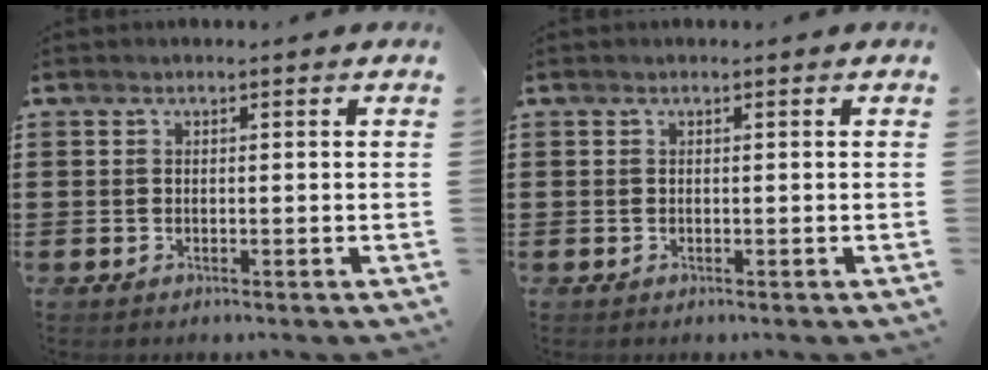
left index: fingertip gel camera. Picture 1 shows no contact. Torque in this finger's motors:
{"motor_torque": [0.00, 0.00, 0.00, 0.00]}